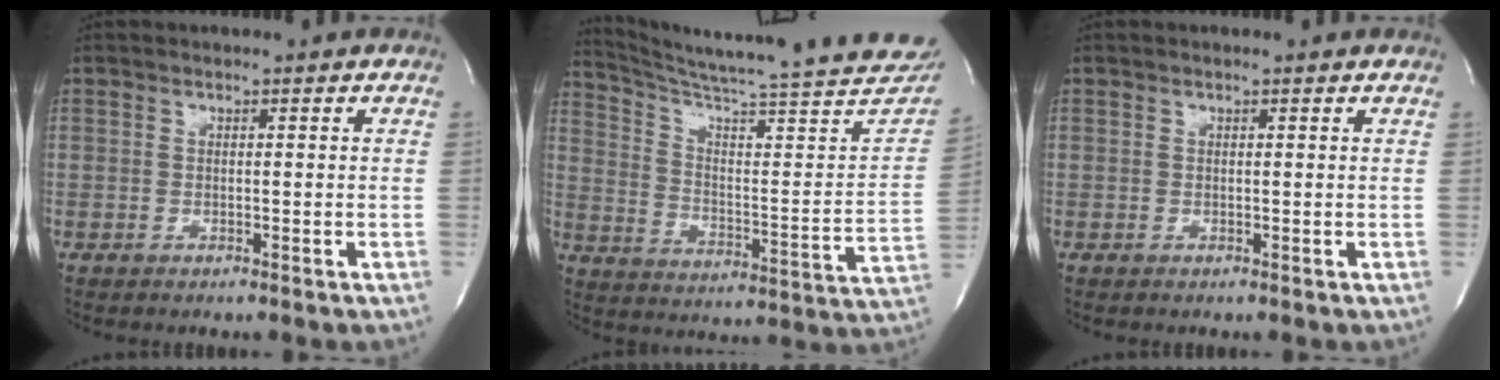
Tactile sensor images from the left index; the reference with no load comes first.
{"total": 30.4, "force": [27.5, 0.6, 12.9], "torque": [-0.198, -0.119, 0.354]}
{"total": 0.6, "force": [0.6, 0.0, 0.2], "torque": [-0.012, 0.004, 0.009]}